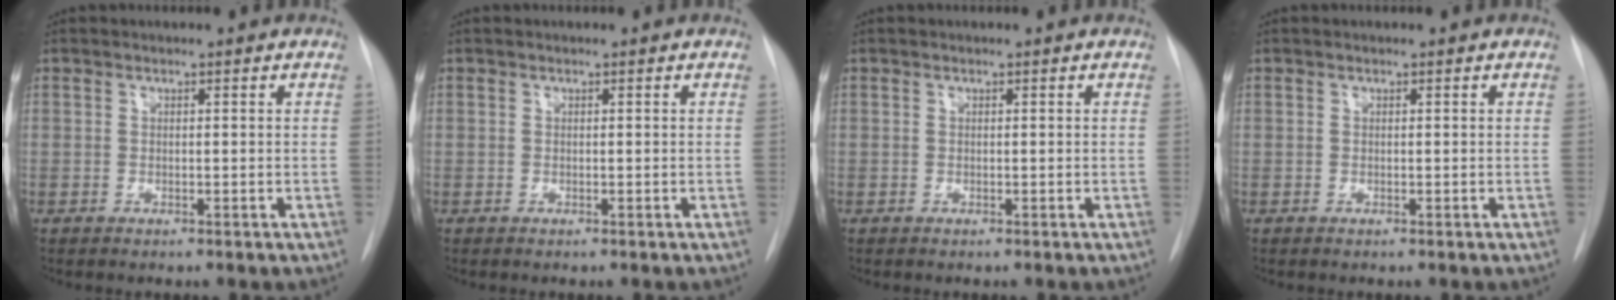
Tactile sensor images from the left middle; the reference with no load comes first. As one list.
[{"total": 0.0}, {"total": 0.0}, {"total": 0.0}]